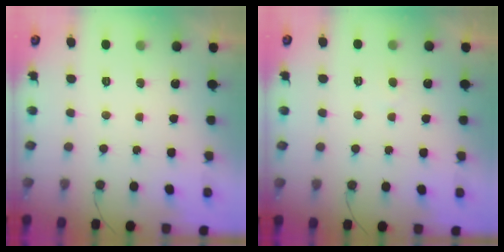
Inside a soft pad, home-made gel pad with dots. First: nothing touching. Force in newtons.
{"total": 2.6, "press": 2.6, "slide": 0.3}